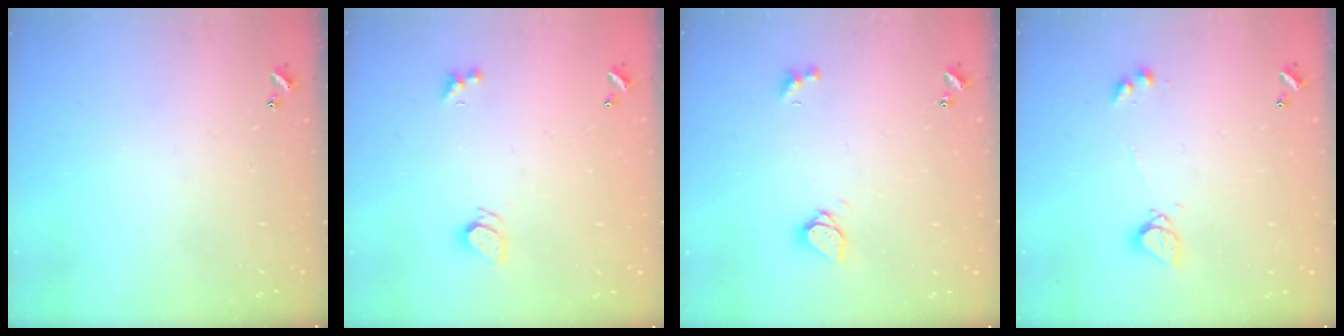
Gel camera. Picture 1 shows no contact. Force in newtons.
{"total": 2.2, "press": 2.2, "slide": 0.3}
{"total": 2.9, "press": 2.9, "slide": 0.2}
{"total": 2.7, "press": 2.6, "slide": 0.5}